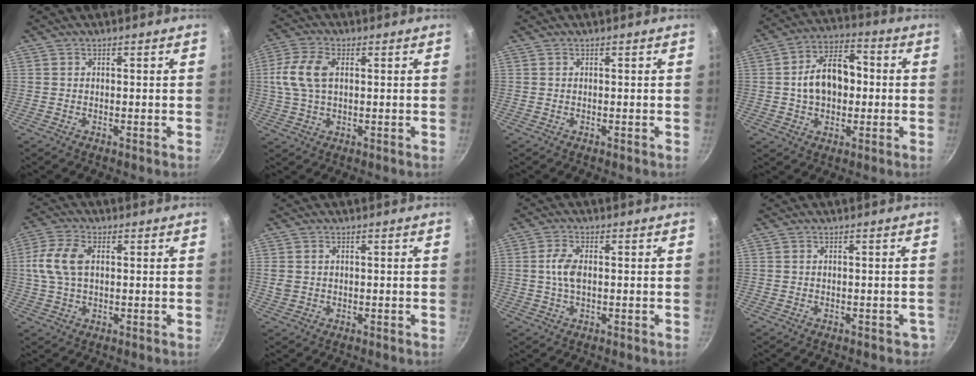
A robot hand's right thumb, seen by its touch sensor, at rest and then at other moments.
{"total": 8.8, "force": [1.5, 5.2, 7.0], "torque": [-0.146, 0.014, 0.023]}
{"total": 0.0}
{"total": 12.9, "force": [0.1, 8.8, 9.5], "torque": [-0.124, 0.030, -0.009]}
{"total": 8.6, "force": [1.3, 5.0, 6.8], "torque": [-0.143, 0.016, 0.018]}
{"total": 2.2, "force": [0.4, 1.8, 1.3], "torque": [-0.021, 0.002, 0.011]}
{"total": 4.5, "force": [0.2, 2.3, 3.8], "torque": [-0.079, 0.007, -0.001]}
{"total": 1.7, "force": [-0.9, 1.2, 0.8], "torque": [0.004, 0.018, 0.004]}